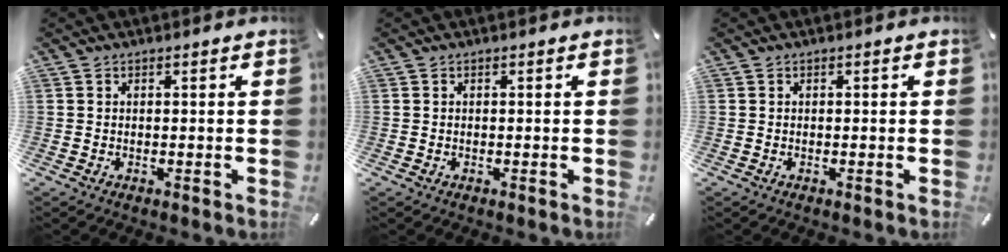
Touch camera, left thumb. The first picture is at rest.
{"total": 0.0}
{"total": 0.0}